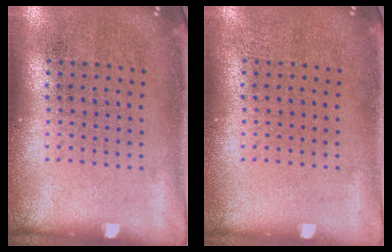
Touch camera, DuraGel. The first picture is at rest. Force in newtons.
{"total": 0.0}